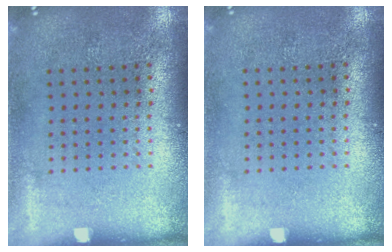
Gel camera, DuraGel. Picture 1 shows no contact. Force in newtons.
{"total": 0.0}